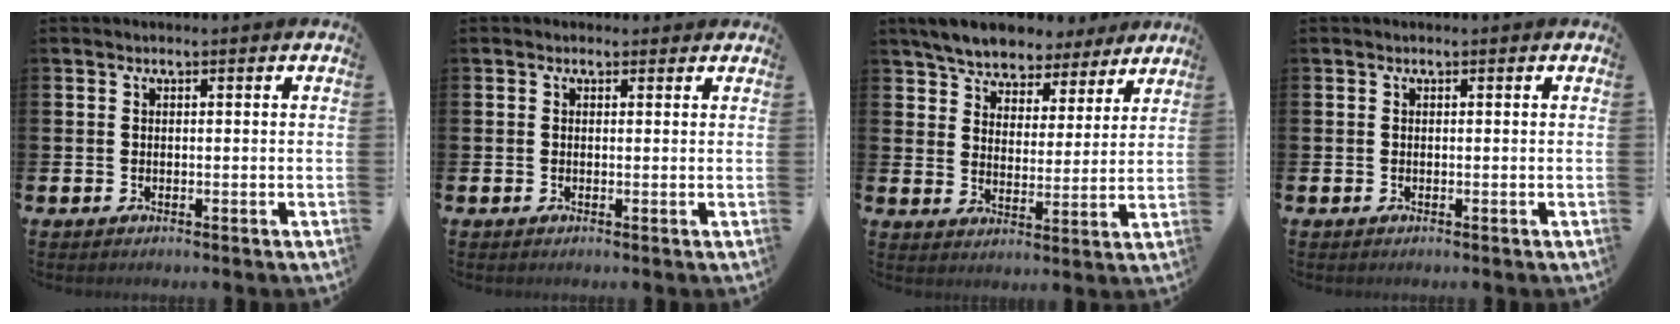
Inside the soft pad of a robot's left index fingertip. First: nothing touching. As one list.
[{"total": 0.5, "force": [0.2, 0.5, 0.1], "torque": [-0.003, 0.006, 0.001]}, {"total": 6.8, "force": [6.4, 2.2, 0.8], "torque": [-0.048, -0.036, 0.113]}, {"total": 0.0}]